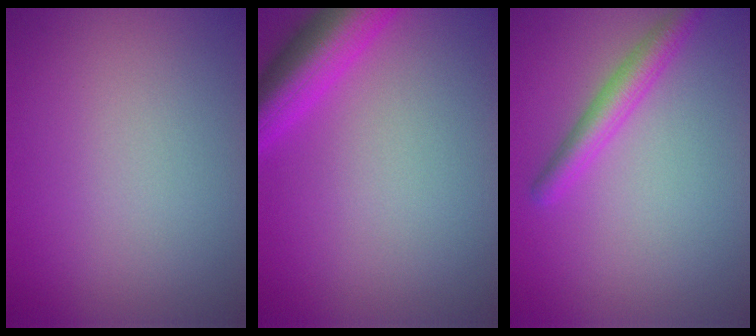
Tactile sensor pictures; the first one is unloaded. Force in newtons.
{"total": 5.9, "press": 5.9, "slide": 0.4}
{"total": 2.8, "press": 2.8, "slide": 0.2}